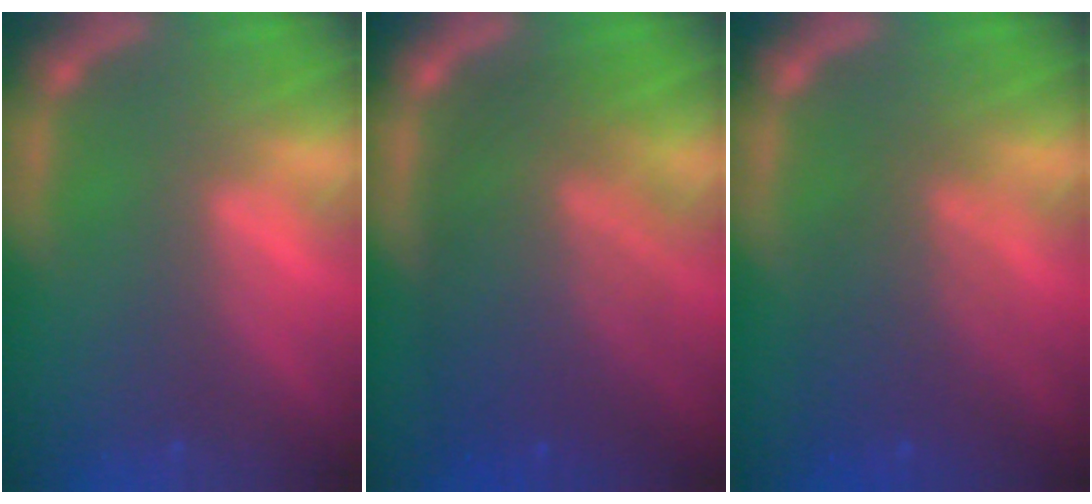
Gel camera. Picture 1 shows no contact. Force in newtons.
{"total": 9.5}
{"total": 5.0}